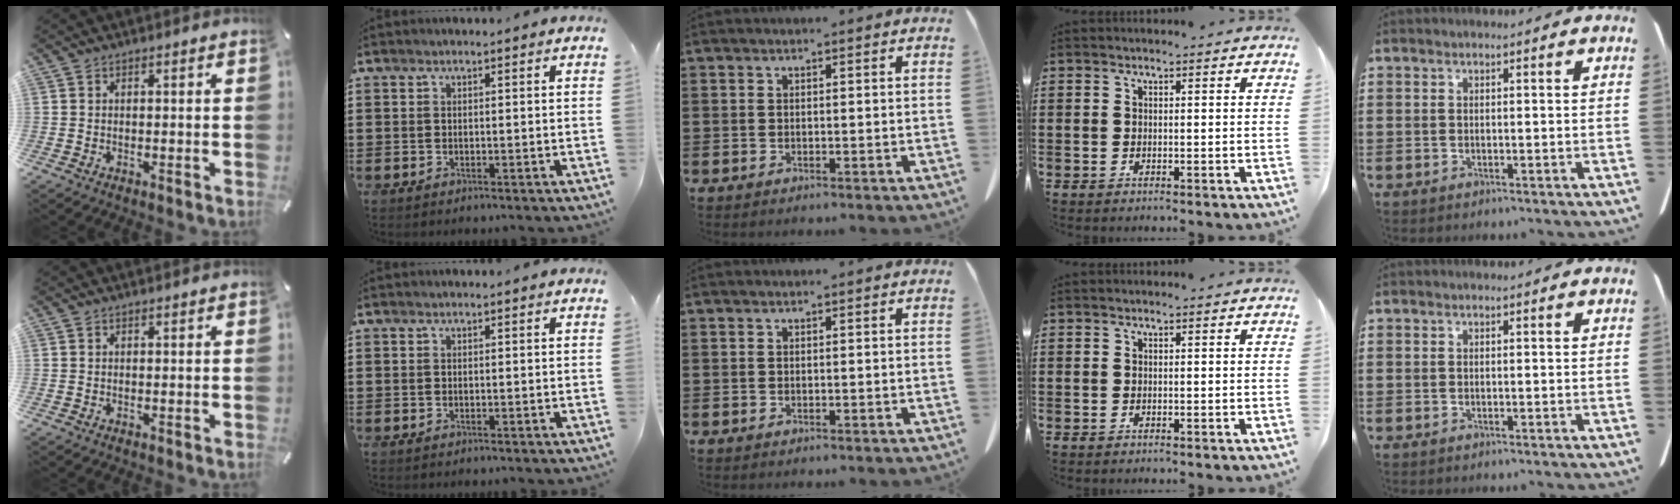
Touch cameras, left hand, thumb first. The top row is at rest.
{}